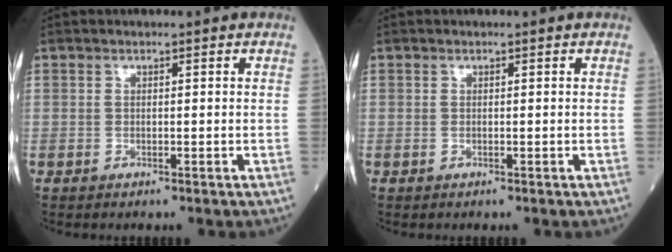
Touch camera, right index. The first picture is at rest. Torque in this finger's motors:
{"motor_torque": [0.01, 0.01, 0.01, 0.00]}